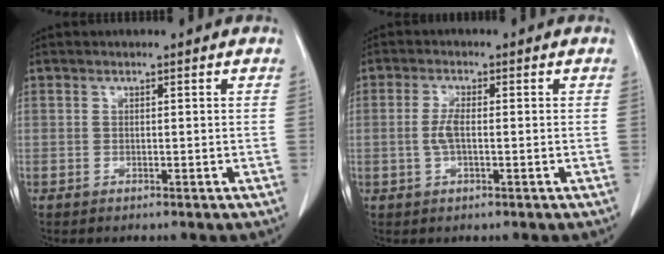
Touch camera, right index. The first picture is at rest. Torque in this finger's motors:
{"motor_torque": [0.62, 0.48, 0.10, 0.05]}